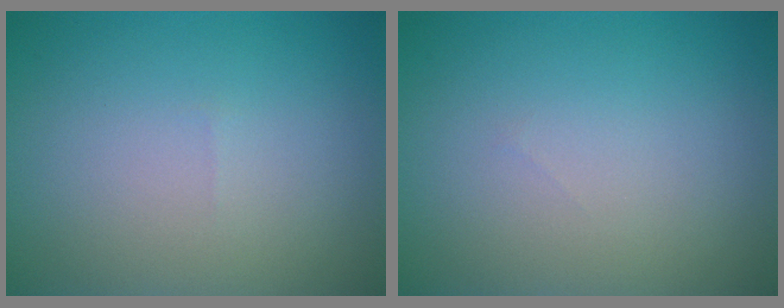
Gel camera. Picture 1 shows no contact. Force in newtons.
{"total": 0.0}